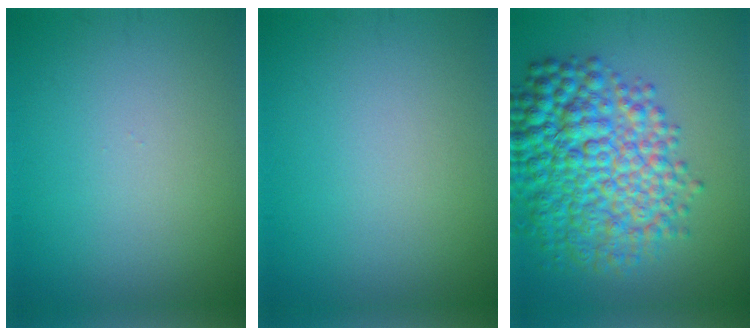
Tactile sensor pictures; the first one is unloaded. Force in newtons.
{"total": 0.0}
{"total": 9.7, "press": 9.7, "slide": 0.1}